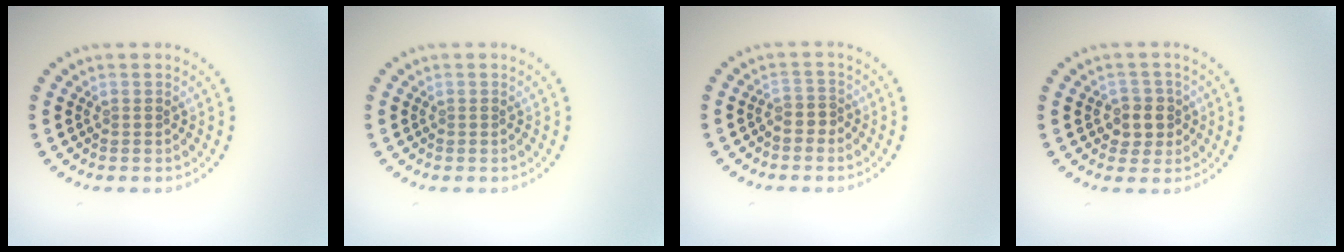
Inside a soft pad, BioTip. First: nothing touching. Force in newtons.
{"total": 0.0}
{"total": 1.3, "press": 0.9, "slide": 0.9}
{"total": 2.5, "press": 2.3, "slide": 0.9}